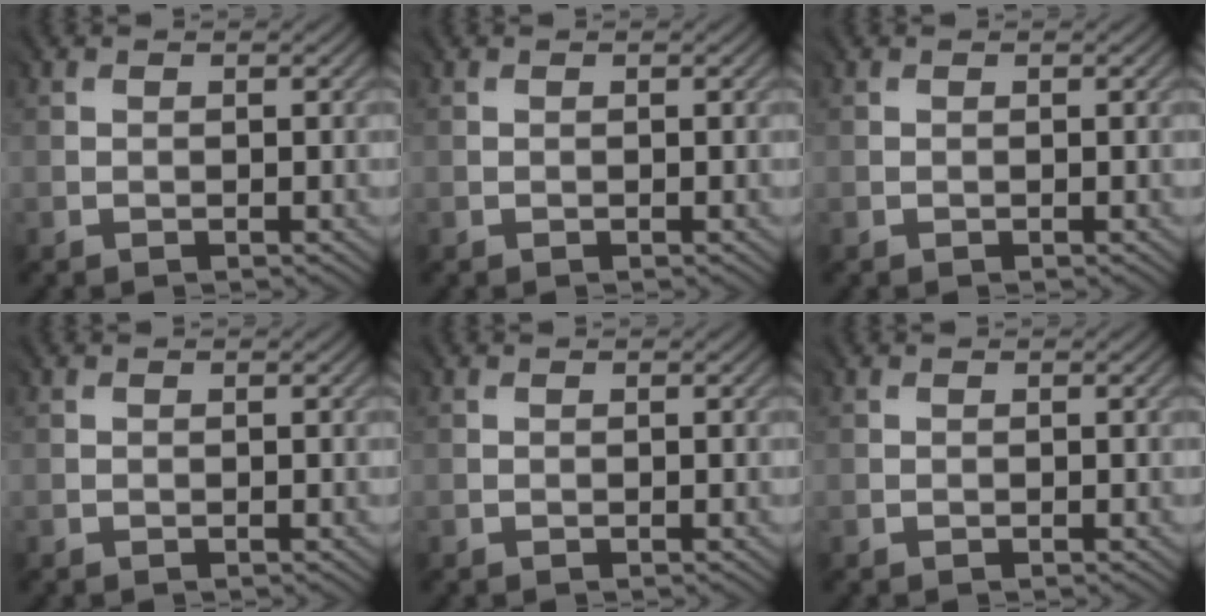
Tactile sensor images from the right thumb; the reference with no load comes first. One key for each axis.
{"total": 0.0}
{"total": 0.0}
{"total": 0.0}
{"total": 0.0}
{"total": 0.0}